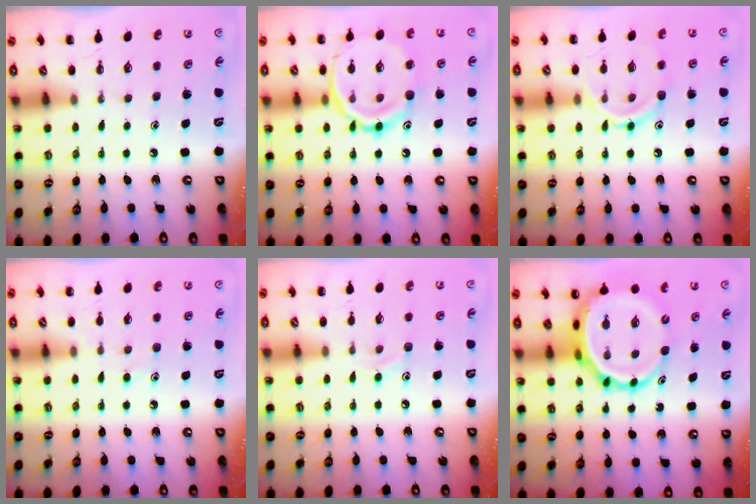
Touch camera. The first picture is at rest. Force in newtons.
{"total": 15.3, "press": 15.2, "slide": 1.6}
{"total": 12.4, "press": 12.4, "slide": 1.2}
{"total": 6.2, "press": 5.8, "slide": 2.2}
{"total": 6.5, "press": 6.2, "slide": 1.9}
{"total": 10.2, "press": 9.8, "slide": 2.9}